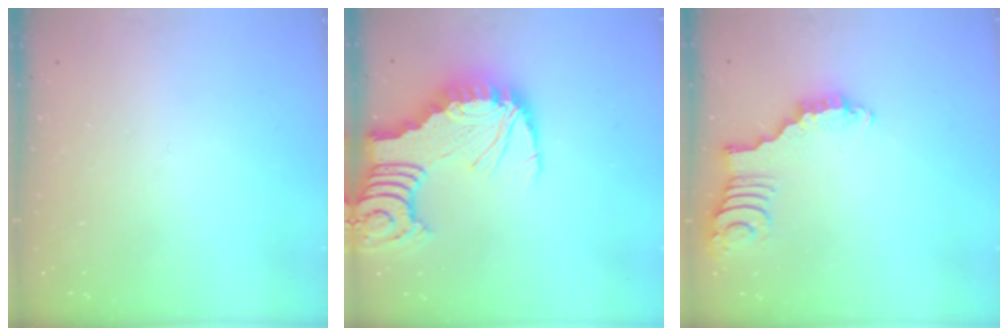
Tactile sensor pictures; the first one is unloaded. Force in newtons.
{"total": 8.1, "press": 8.0, "slide": 0.8}
{"total": 2.8, "press": 2.7, "slide": 0.4}